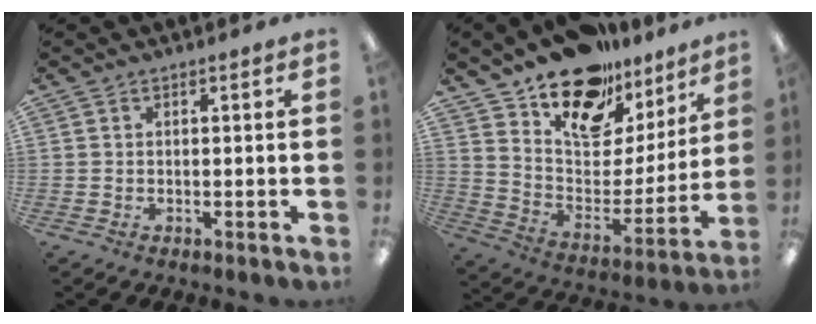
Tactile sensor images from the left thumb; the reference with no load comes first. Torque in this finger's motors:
{"motor_torque": [0.44, 0.64, 1.19, -1.58, 0.10]}